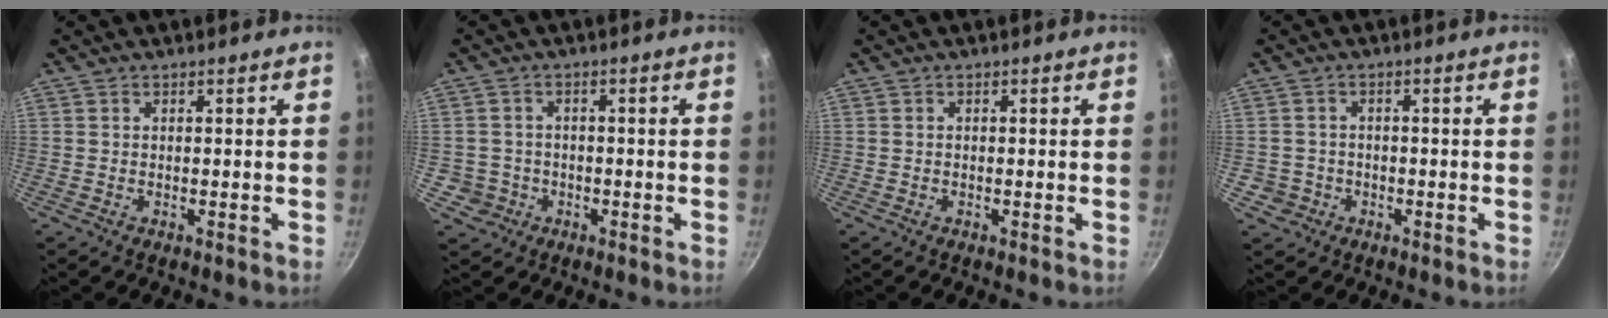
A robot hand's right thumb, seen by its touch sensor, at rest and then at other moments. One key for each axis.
{"total": 4.0, "fx": -1.1, "fy": 3.8, "fz": 0.6, "tx": 0.009, "ty": 0.020, "tz": -0.011}
{"total": 0.0}
{"total": 3.4, "fx": -1.1, "fy": 3.2, "fz": 0.6, "tx": 0.004, "ty": 0.021, "tz": -0.012}